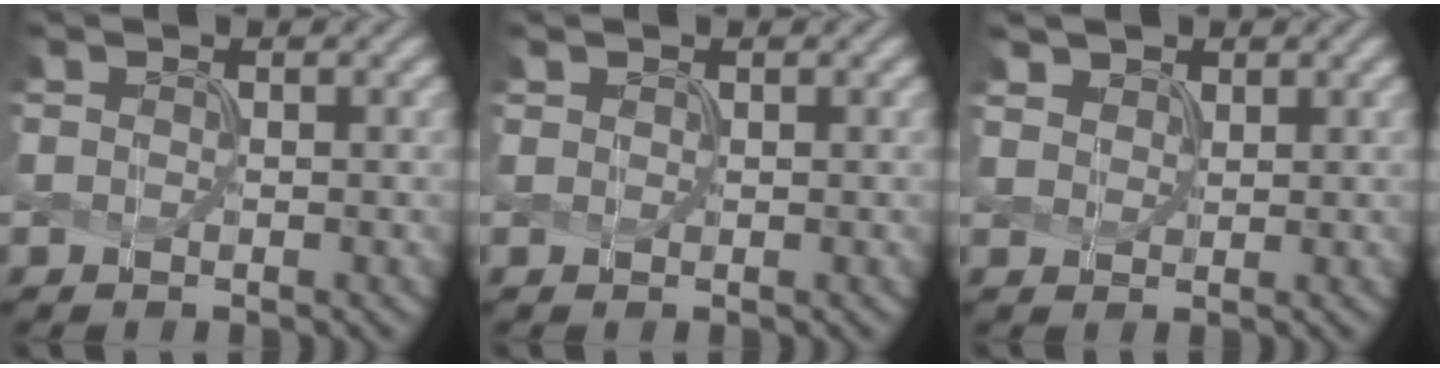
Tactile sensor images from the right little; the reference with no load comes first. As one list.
[{"total": 1.0, "force": [0.0, -0.2, -0.9], "torque": [0.016, 0.003, 0.013]}, {"total": 1.7, "force": [1.5, 0.9, -0.3], "torque": [-0.008, 0.003, 0.043]}]